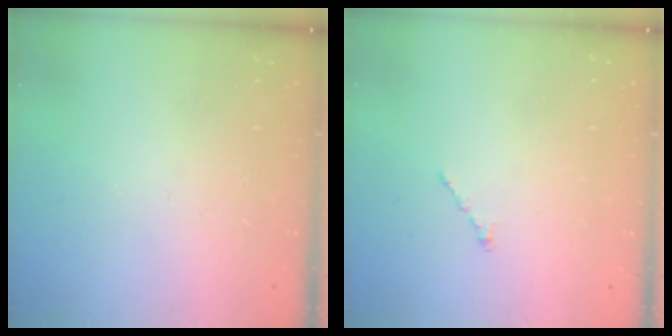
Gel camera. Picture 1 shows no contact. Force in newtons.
{"total": 0.0}